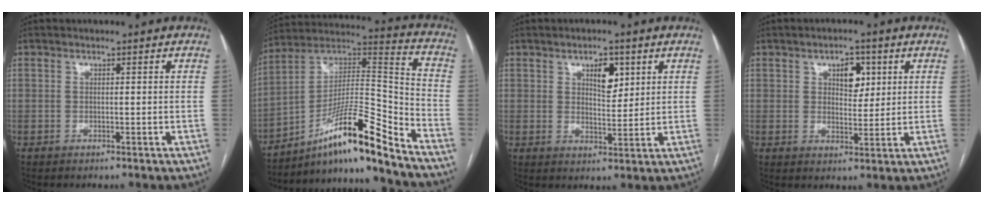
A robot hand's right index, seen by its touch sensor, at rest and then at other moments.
{"total": 16.8, "force": [-12.2, -0.3, 11.5], "torque": [-0.206, 0.030, -0.206]}
{"total": 4.9, "force": [2.3, 2.1, 3.7], "torque": [-0.059, 0.001, 0.039]}
{"total": 4.8, "force": [1.9, 2.6, 3.6], "torque": [-0.053, 0.007, 0.032]}